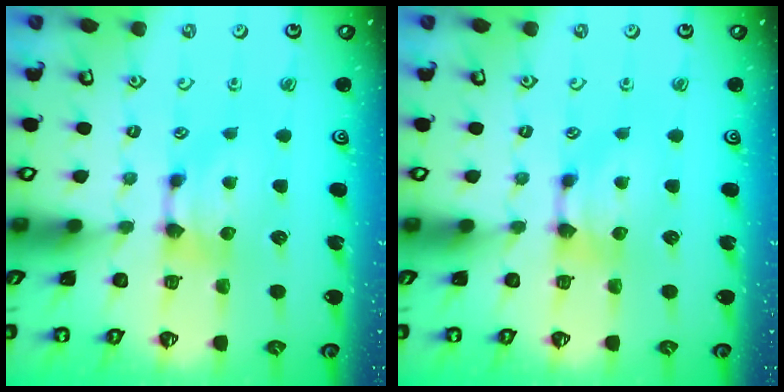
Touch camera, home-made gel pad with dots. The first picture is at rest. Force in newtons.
{"total": 0.0}